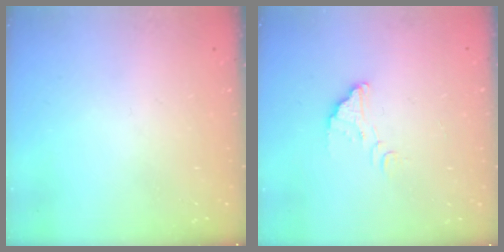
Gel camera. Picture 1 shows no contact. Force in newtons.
{"total": 3.0, "press": 3.0, "slide": 0.1}